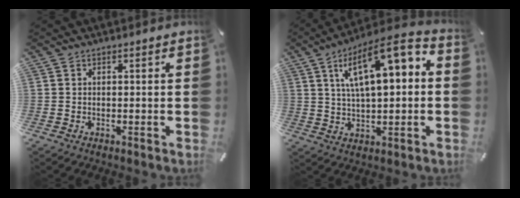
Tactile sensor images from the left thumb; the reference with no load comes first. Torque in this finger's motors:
{"motor_torque": [2.24, 2.77, 1.52, -1.25, 0.50]}